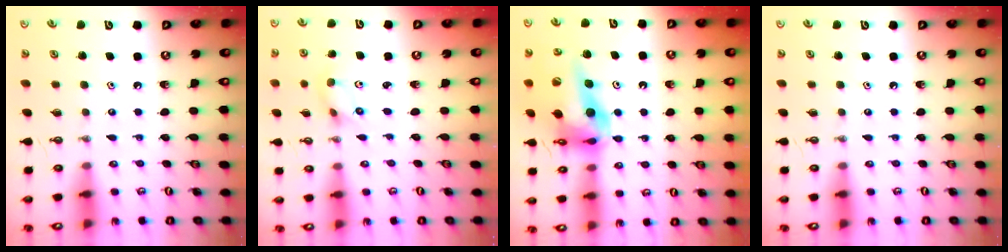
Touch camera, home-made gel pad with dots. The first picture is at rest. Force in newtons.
{"total": 2.9, "press": 1.1, "slide": 2.7}
{"total": 18.8, "press": 18.7, "slide": 1.7}
{"total": 0.0}